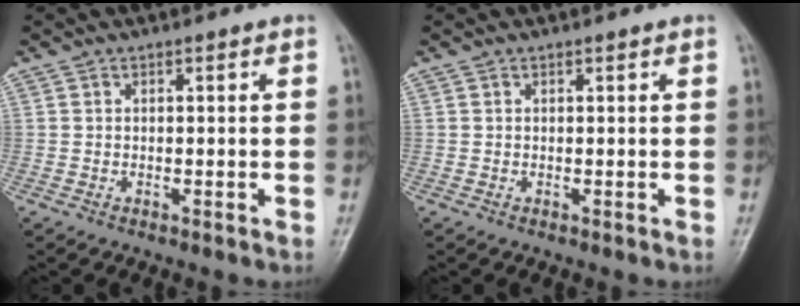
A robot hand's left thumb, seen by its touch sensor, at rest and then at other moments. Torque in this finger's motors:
{"motor_torque": [0.00, 0.00, 0.00, 0.00, 0.00]}